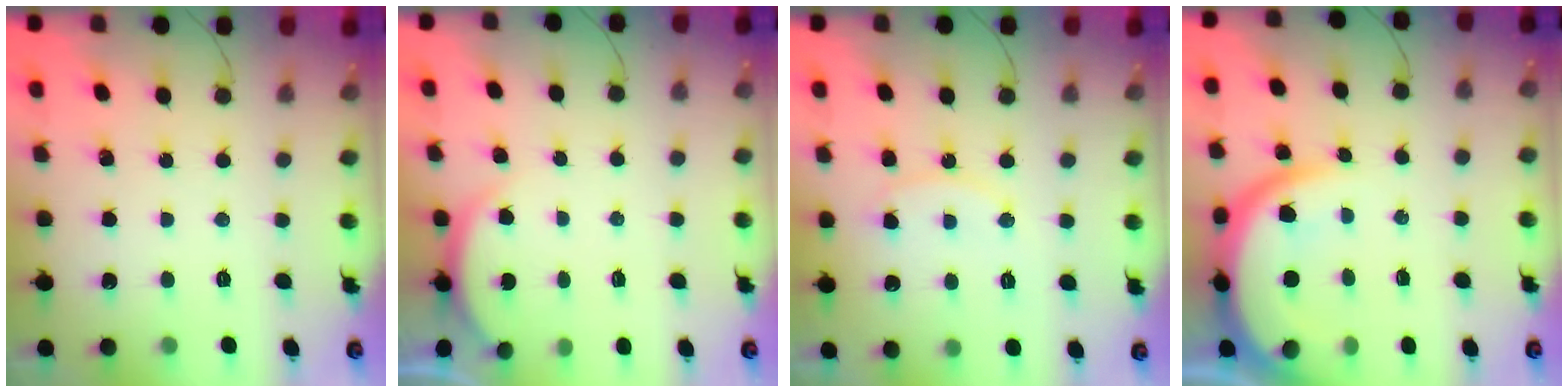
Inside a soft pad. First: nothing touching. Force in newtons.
{"total": 2.8, "press": 2.8, "slide": 0.4}
{"total": 10.2, "press": 10.2, "slide": 0.8}
{"total": 11.6, "press": 11.6, "slide": 1.2}